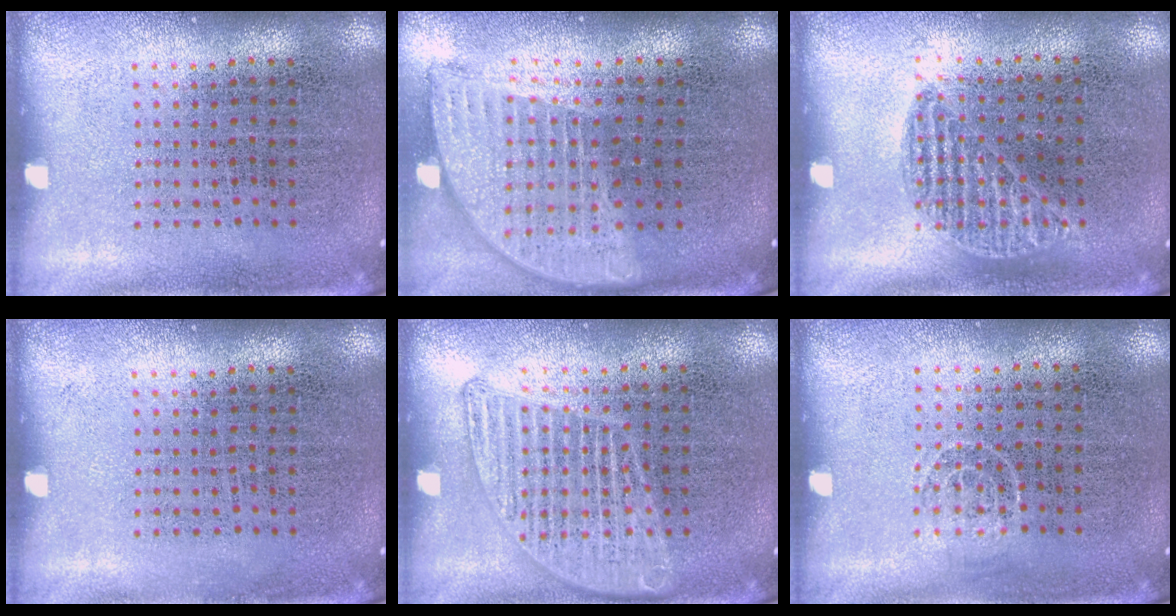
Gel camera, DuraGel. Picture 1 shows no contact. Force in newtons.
{"total": 1.9, "press": 1.5, "slide": 1.1}
{"total": 0.9, "press": 0.7, "slide": 0.5}
{"total": 0.0}
{"total": 1.3, "press": 1.3, "slide": 0.1}
{"total": 0.7, "press": 0.4, "slide": 0.5}